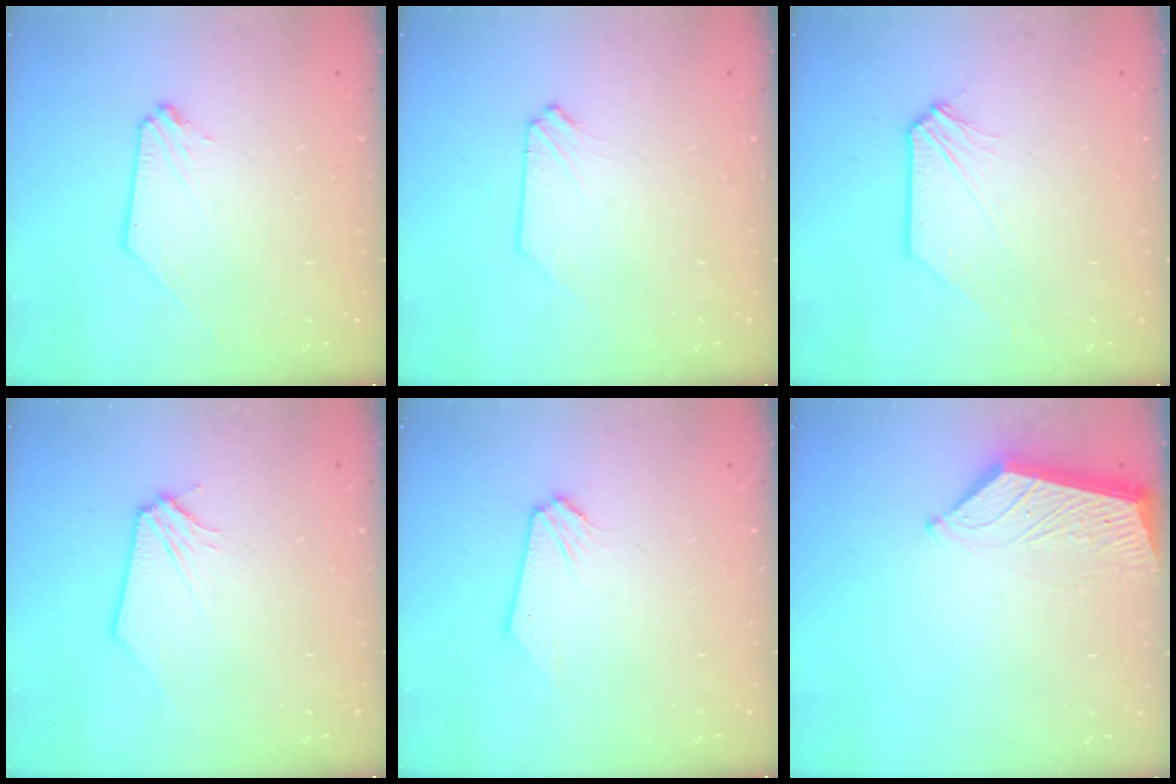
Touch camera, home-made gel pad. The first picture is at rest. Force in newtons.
{"total": 0.0}
{"total": 1.0, "press": 1.0, "slide": 0.1}
{"total": 0.0}
{"total": 0.0}
{"total": 6.3, "press": 6.2, "slide": 0.5}